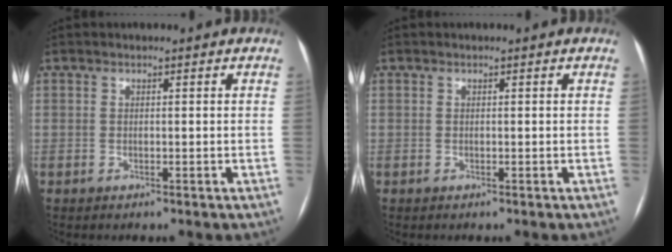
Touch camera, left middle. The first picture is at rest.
{"total": 0.0}